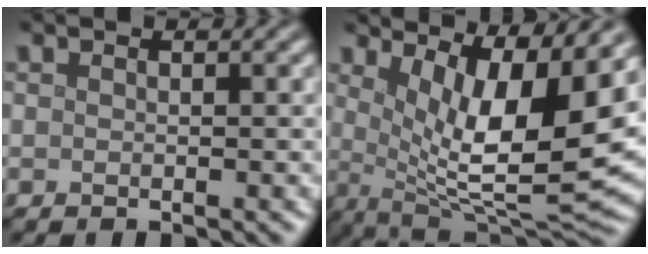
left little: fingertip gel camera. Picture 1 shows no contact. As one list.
[{"total": 11.8, "force": [3.5, 3.6, 10.7], "torque": [-0.150, -0.016, 0.061]}]